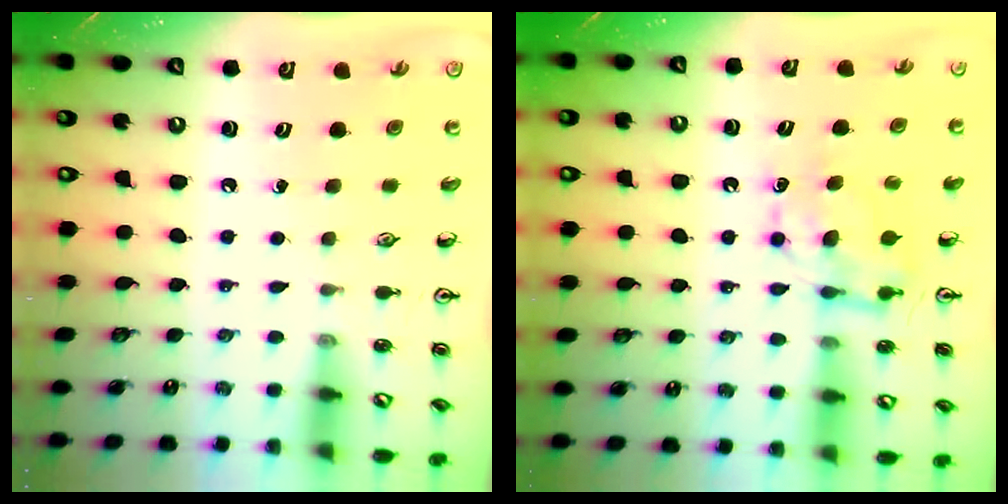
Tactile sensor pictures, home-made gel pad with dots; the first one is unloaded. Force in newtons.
{"total": 7.1, "press": 7.1, "slide": 0.3}